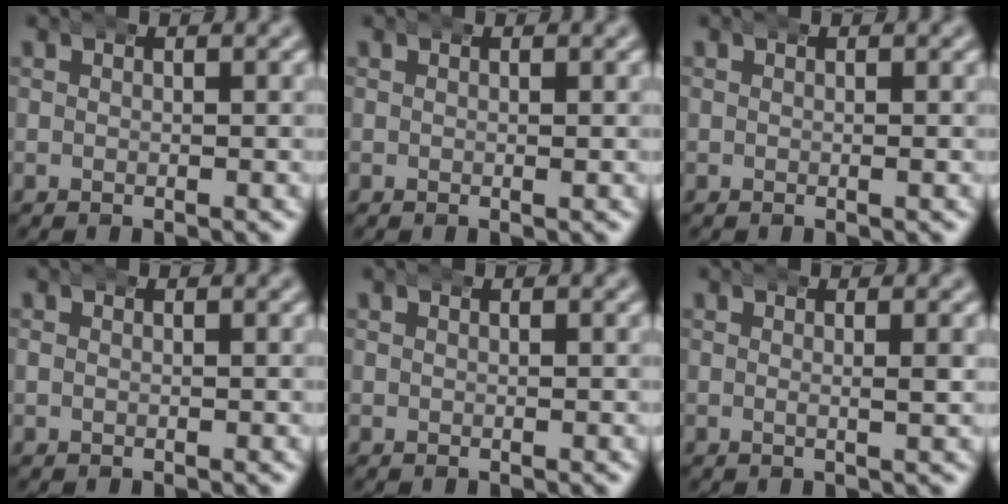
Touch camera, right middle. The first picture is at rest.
{"total": 0.0}
{"total": 0.0}
{"total": 0.6, "force": [0.0, 0.5, 0.3], "torque": [-0.006, 0.004, -0.005]}
{"total": 0.0}
{"total": 1.6, "force": [0.4, 0.3, 1.5], "torque": [-0.023, 0.005, -0.002]}